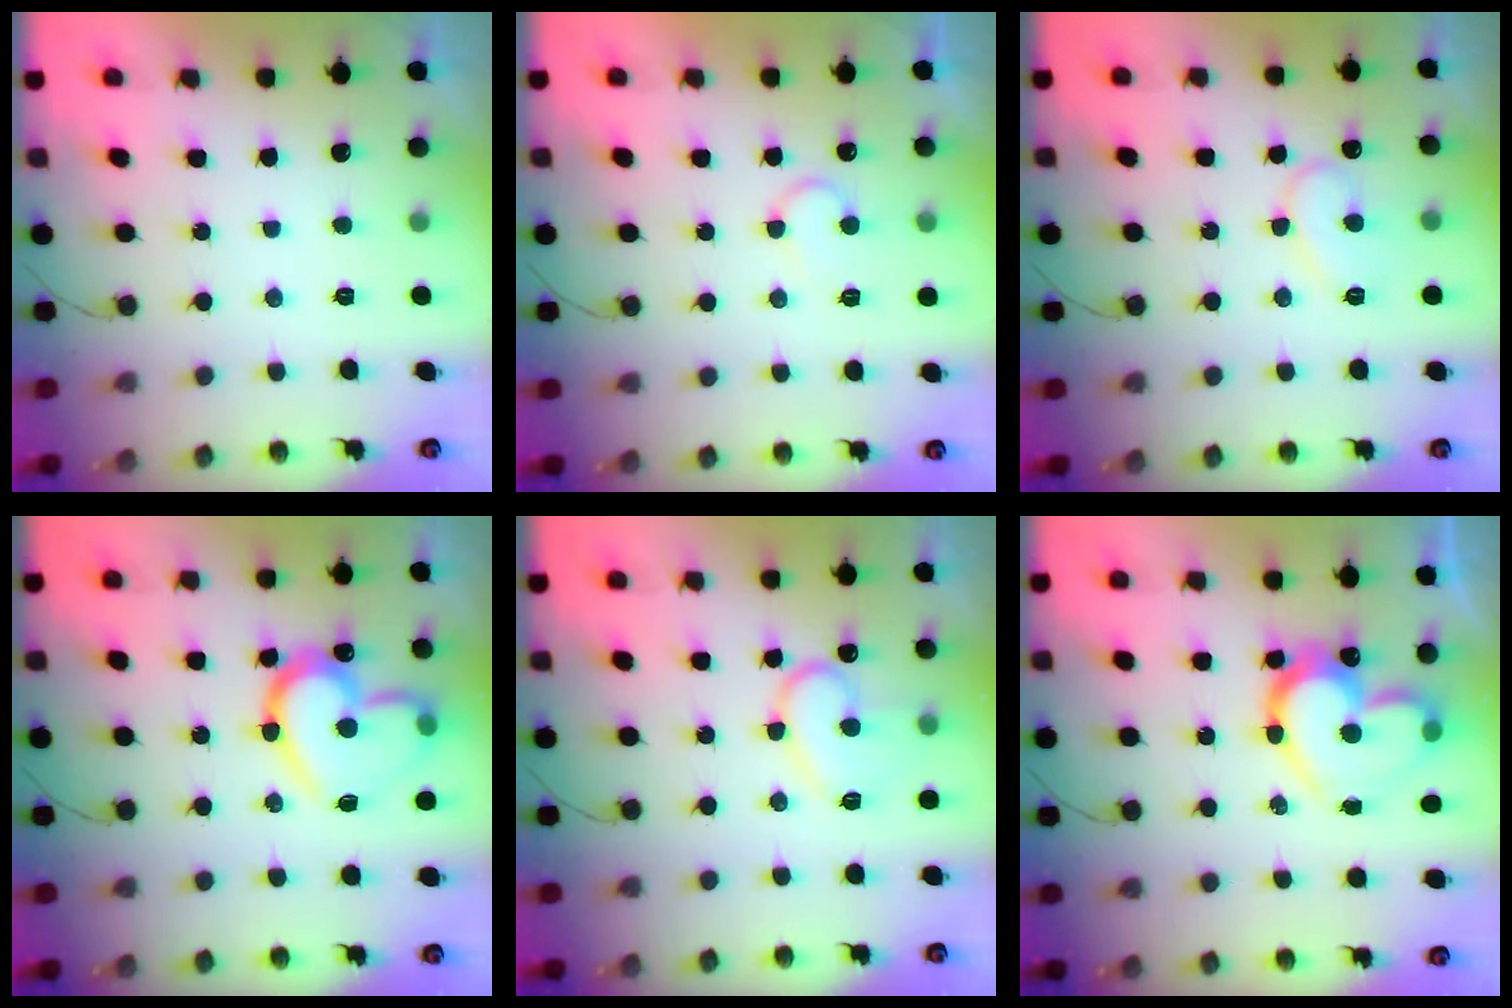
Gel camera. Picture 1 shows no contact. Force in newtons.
{"total": 6.6, "press": 6.6, "slide": 0.6}
{"total": 9.8, "press": 9.8, "slide": 0.9}
{"total": 20.2, "press": 20.1, "slide": 2.4}
{"total": 13.4, "press": 13.4, "slide": 1.2}
{"total": 19.2, "press": 19.2, "slide": 1.4}